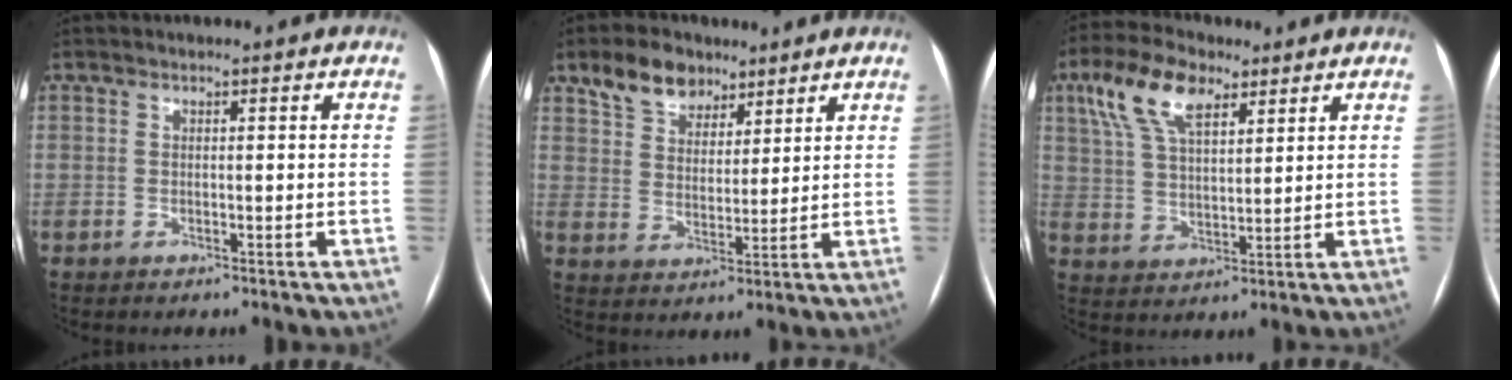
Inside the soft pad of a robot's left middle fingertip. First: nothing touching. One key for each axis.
{"total": 7.9, "fx": 5.6, "fy": 4.7, "fz": 2.9, "tx": -0.055, "ty": 0.018, "tz": 0.104}
{"total": 10.4, "fx": 5.8, "fy": 4.3, "fz": 7.5, "tx": -0.162, "ty": 0.025, "tz": 0.112}